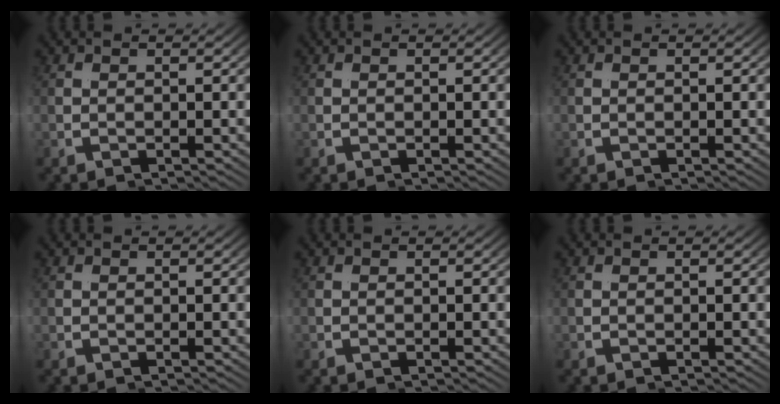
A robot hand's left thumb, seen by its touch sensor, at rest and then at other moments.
{"total": 0.0}
{"total": 0.0}
{"total": 0.0}
{"total": 0.0}
{"total": 0.0}